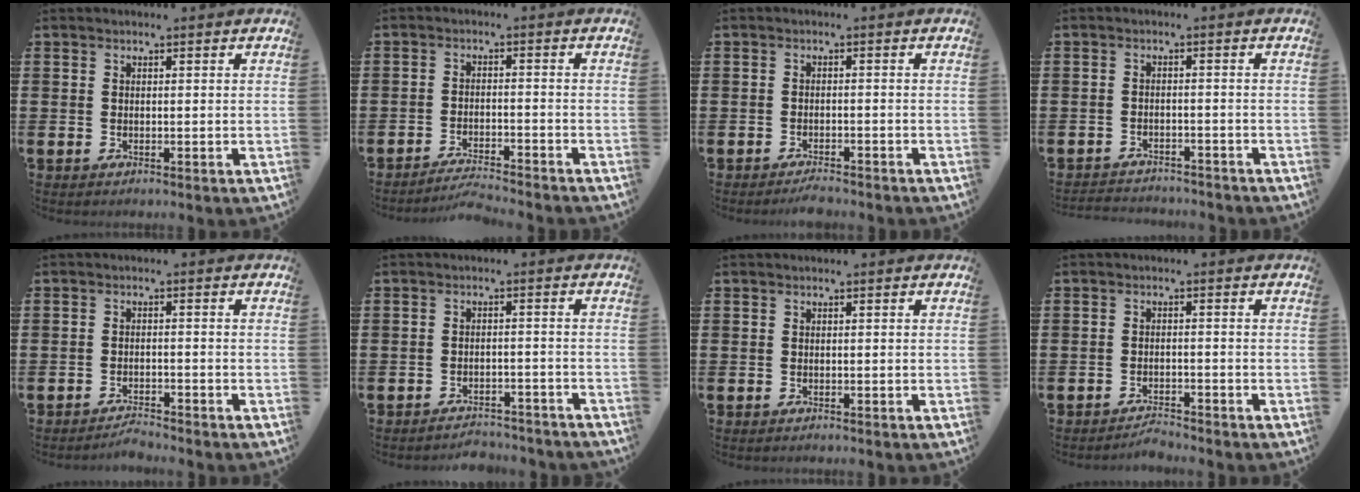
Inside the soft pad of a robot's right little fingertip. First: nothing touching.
{"total": 2.9, "force": [-2.8, -0.2, 0.5], "torque": [-0.010, 0.004, -0.060]}
{"total": 1.6, "force": [-1.6, 0.0, 0.4], "torque": [-0.010, 0.003, -0.031]}
{"total": 2.1, "force": [-2.0, 0.0, -0.3], "torque": [-0.002, 0.003, -0.046]}
{"total": 1.9, "force": [-1.9, 0.0, 0.1], "torque": [-0.008, 0.004, -0.039]}
{"total": 2.7, "force": [-2.7, 0.1, -0.1], "torque": [-0.005, 0.004, -0.059]}
{"total": 0.0}
{"total": 1.9, "force": [-1.9, 0.0, 0.1], "torque": [-0.007, 0.004, -0.039]}